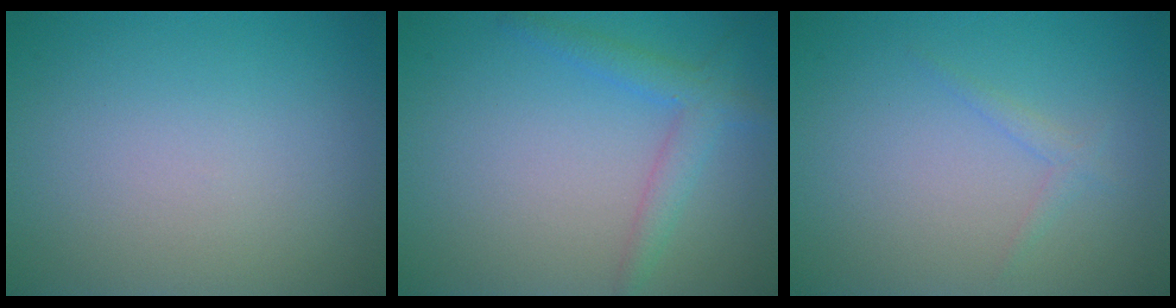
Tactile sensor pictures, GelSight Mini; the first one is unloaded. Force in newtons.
{"total": 2.7, "press": 2.7, "slide": 0.1}
{"total": 1.0, "press": 1.0, "slide": 0.1}